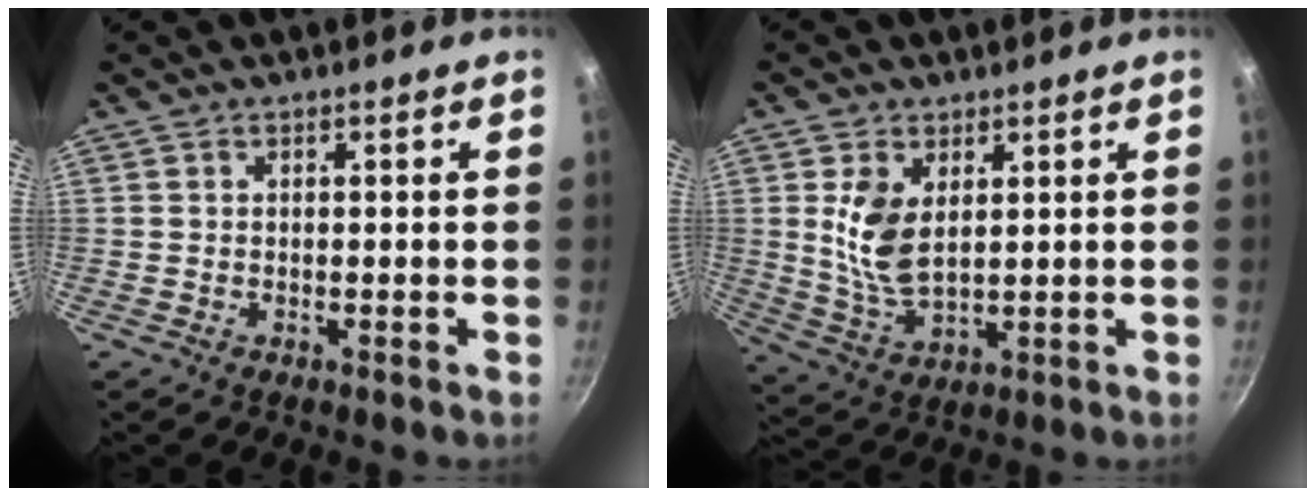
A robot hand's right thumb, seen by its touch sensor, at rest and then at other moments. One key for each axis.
{"total": 8.7, "fx": 2.3, "fy": 4.9, "fz": 6.9, "tx": -0.132, "ty": -0.022, "tz": 0.054}